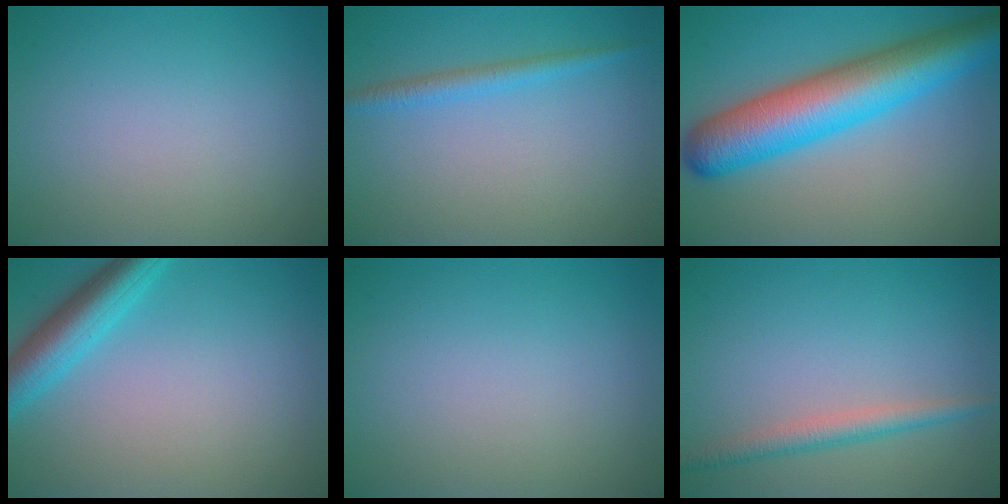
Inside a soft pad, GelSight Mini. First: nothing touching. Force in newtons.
{"total": 1.9, "press": 1.9, "slide": 0.1}
{"total": 10.3, "press": 10.2, "slide": 0.3}
{"total": 4.6, "press": 4.6, "slide": 0.2}
{"total": 0.0}
{"total": 2.4, "press": 2.4, "slide": 0.0}